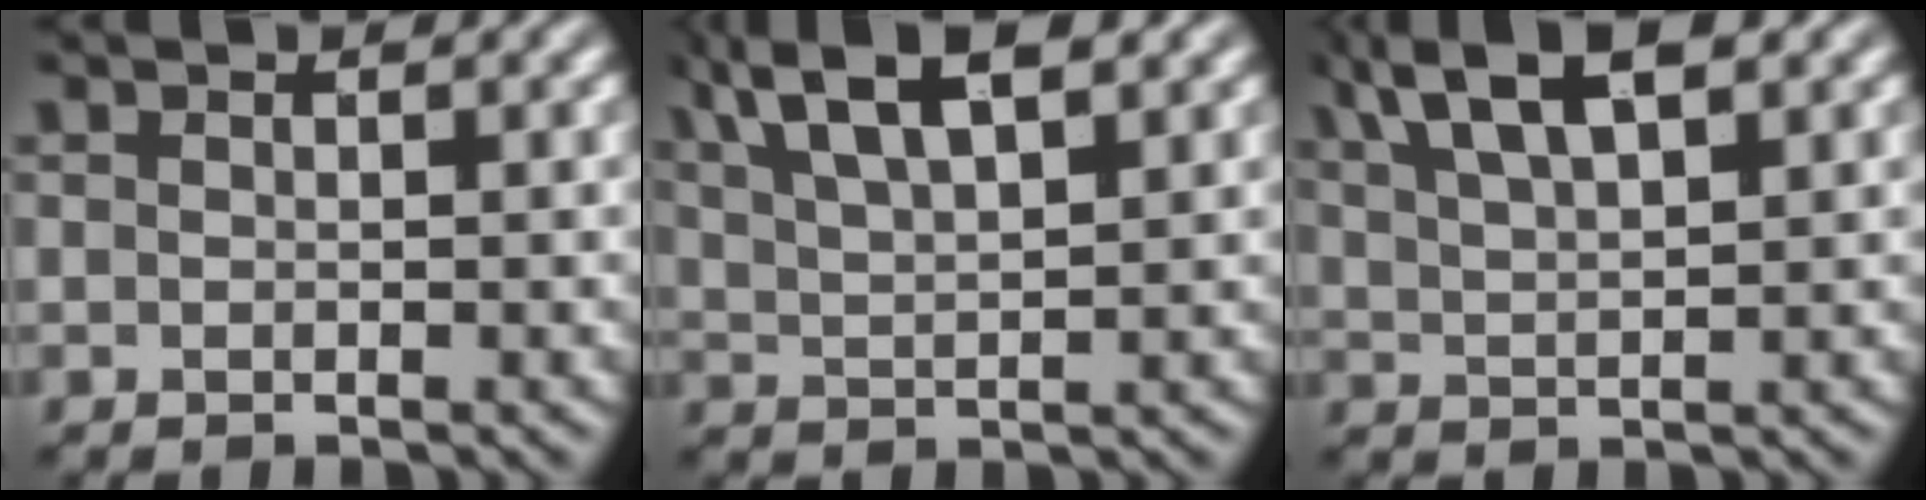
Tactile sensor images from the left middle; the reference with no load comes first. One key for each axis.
{"total": 7.6, "fx": 4.9, "fy": 2.6, "fz": 5.2, "tx": -0.096, "ty": 0.027, "tz": 0.074}
{"total": 6.7, "fx": 4.3, "fy": 2.3, "fz": 4.7, "tx": -0.084, "ty": 0.022, "tz": 0.070}